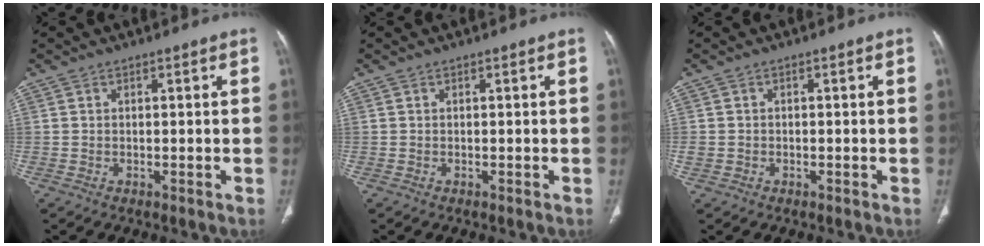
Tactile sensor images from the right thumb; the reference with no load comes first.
{"total": 0.0}
{"total": 1.6, "force": [-0.4, 1.4, 0.6], "torque": [-0.009, 0.006, -0.005]}